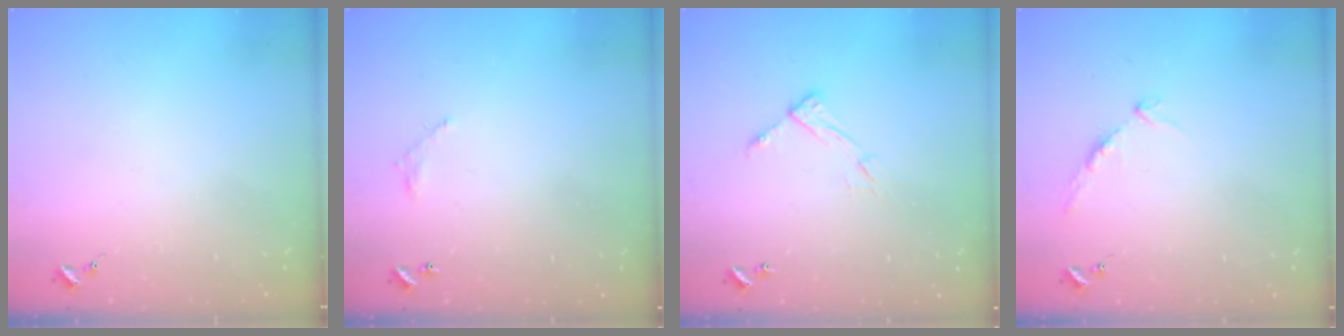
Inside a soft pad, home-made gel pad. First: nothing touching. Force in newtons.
{"total": 4.3, "press": 4.3, "slide": 0.2}
{"total": 8.1, "press": 8.1, "slide": 0.6}
{"total": 8.3, "press": 8.2, "slide": 0.9}